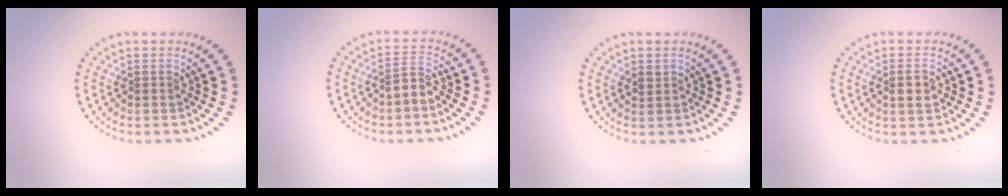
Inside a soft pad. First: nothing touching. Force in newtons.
{"total": 1.7, "press": 1.5, "slide": 0.9}
{"total": 1.0, "press": 0.8, "slide": 0.5}
{"total": 1.5, "press": 1.5, "slide": 0.2}